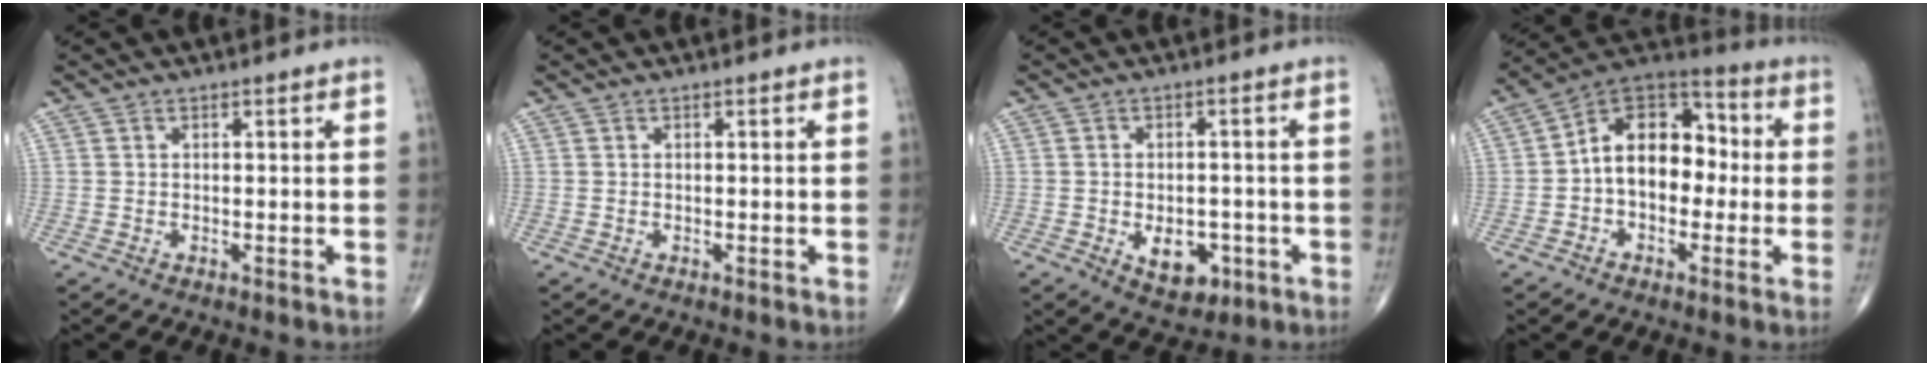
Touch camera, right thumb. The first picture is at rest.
{"total": 0.0}
{"total": 7.1, "force": [-2.5, 4.6, 4.9], "torque": [-0.042, 0.008, -0.024]}
{"total": 14.1, "force": [-0.5, 9.5, 10.4], "torque": [-0.125, 0.048, -0.024]}